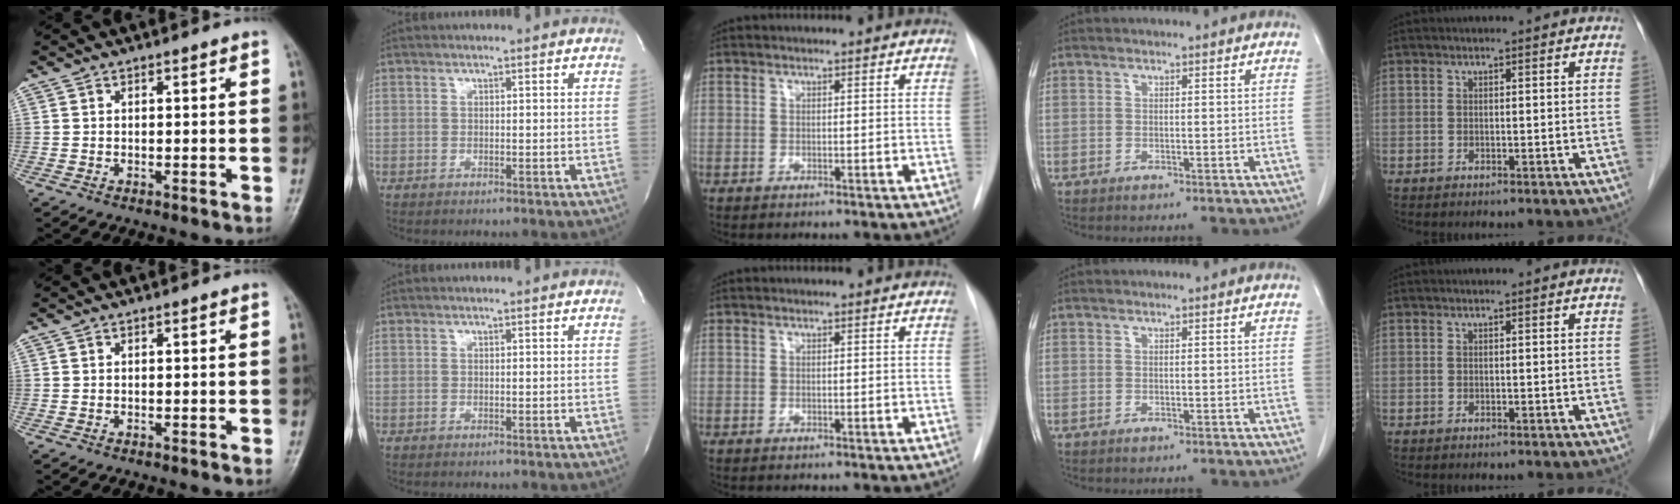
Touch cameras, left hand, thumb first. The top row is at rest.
{}